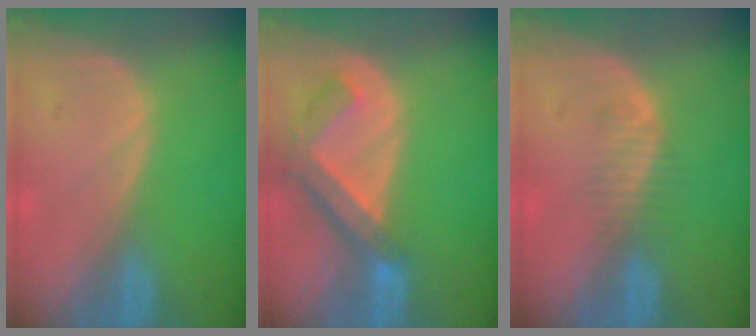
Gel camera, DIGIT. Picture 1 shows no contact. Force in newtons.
{"total": 7.1, "press": 6.2, "slide": 3.5}
{"total": 2.2, "press": 2.0, "slide": 0.9}